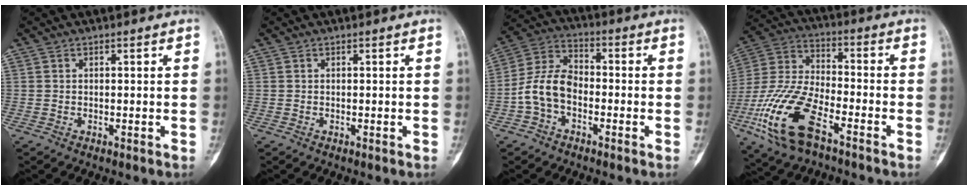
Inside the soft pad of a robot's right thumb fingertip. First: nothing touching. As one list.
[{"total": 0.0}, {"total": 9.2, "force": [-2.6, 6.1, 6.4], "torque": [-0.118, 0.037, -0.063]}, {"total": 18.3, "force": [-8.7, 8.1, 14.0], "torque": [-0.296, 0.029, -0.168]}]